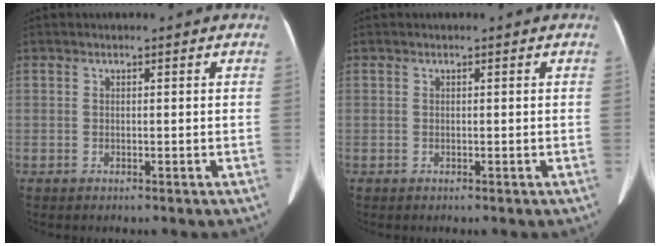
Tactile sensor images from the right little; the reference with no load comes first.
{"total": 0.0}